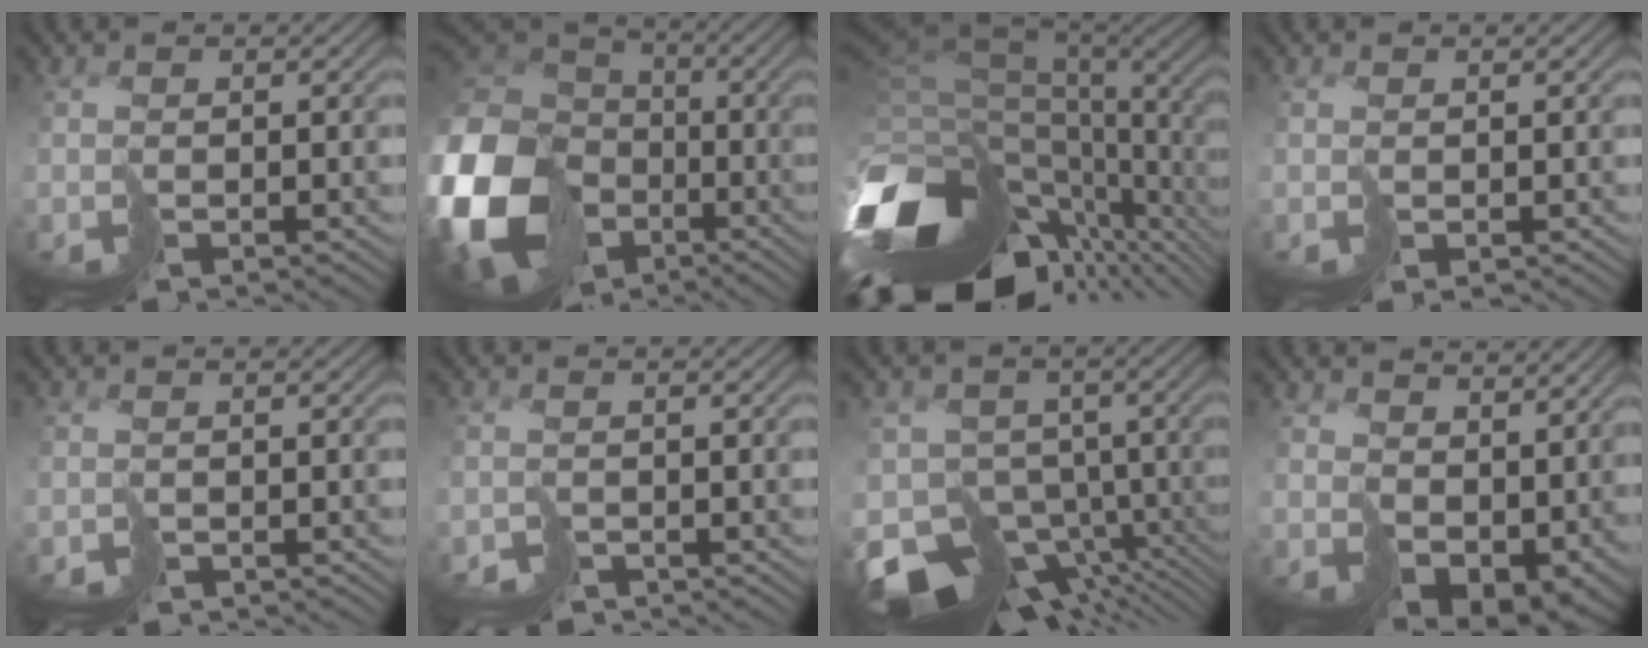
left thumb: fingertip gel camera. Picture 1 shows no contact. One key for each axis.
{"total": 20.0, "fx": -6.7, "fy": 15.9, "fz": 10.1, "tx": -0.313, "ty": -0.046, "tz": -0.110}
{"total": 14.9, "fx": -5.3, "fy": 7.2, "fz": 11.9, "tx": -0.272, "ty": -0.022, "tz": -0.062}
{"total": 1.0, "fx": 0.3, "fy": 0.7, "fz": 0.6, "tx": -0.013, "ty": -0.004, "tz": 0.010}
{"total": 1.9, "fx": -1.8, "fy": 0.2, "fz": -0.3, "tx": 0.015, "ty": -0.007, "tz": -0.036}
{"total": 2.7, "fx": -2.7, "fy": 0.3, "fz": -0.5, "tx": 0.021, "ty": -0.005, "tz": -0.048}
{"total": 12.8, "fx": -7.3, "fy": 7.6, "fz": 7.1, "tx": -0.150, "ty": -0.019, "tz": -0.102}
{"total": 9.8, "fx": 3.8, "fy": 6.6, "fz": 6.3, "tx": -0.150, "ty": -0.042, "tz": 0.108}